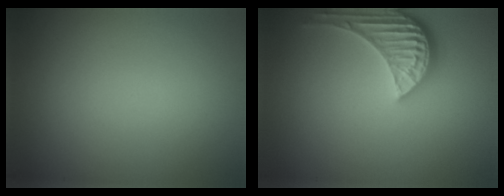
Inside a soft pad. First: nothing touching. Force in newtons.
{"total": 4.0, "press": 3.6, "slide": 1.8}